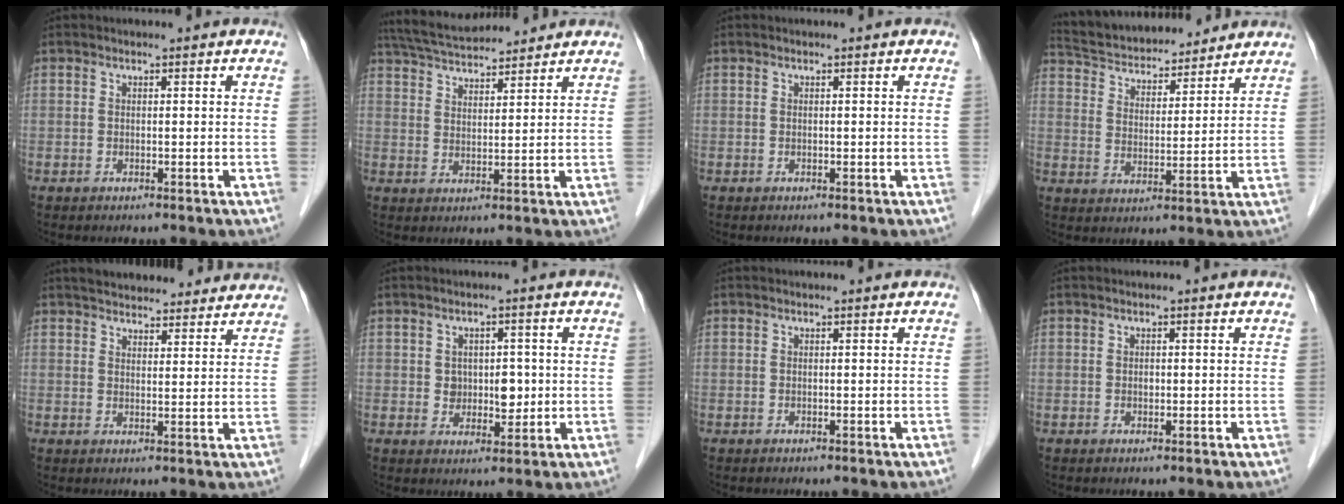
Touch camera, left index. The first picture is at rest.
{"total": 10.3, "force": [9.7, 1.4, 3.2], "torque": [-0.065, 0.029, 0.162]}
{"total": 0.0}
{"total": 16.3, "force": [15.1, 4.1, 4.8], "torque": [-0.087, 0.028, 0.244]}
{"total": 15.7, "force": [14.4, 4.3, 4.7], "torque": [-0.053, 0.032, 0.188]}
{"total": 4.0, "force": [0.2, 3.0, 2.7], "torque": [-0.035, 0.007, 0.010]}
{"total": 0.0}
{"total": 0.6, "force": [0.0, 0.4, 0.4], "torque": [-0.008, 0.001, -0.001]}